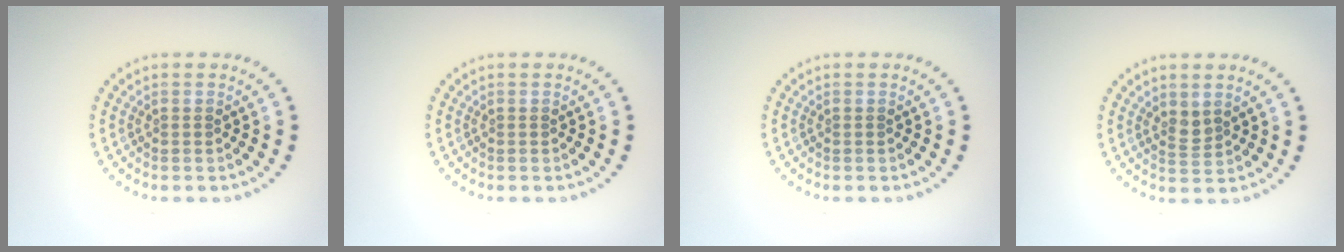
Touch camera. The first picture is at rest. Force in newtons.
{"total": 0.0}
{"total": 0.0}
{"total": 1.4, "press": 1.1, "slide": 0.9}